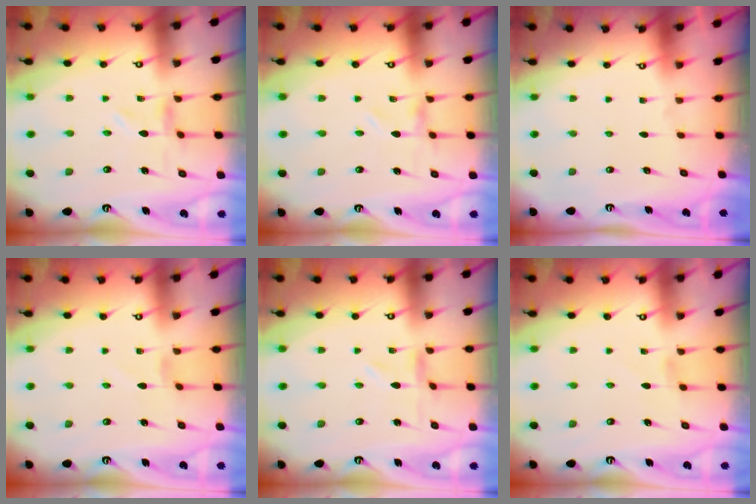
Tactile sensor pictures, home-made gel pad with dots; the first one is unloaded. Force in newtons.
{"total": 0.0}
{"total": 0.0}
{"total": 0.0}
{"total": 0.0}
{"total": 0.9, "press": 0.9, "slide": 0.3}